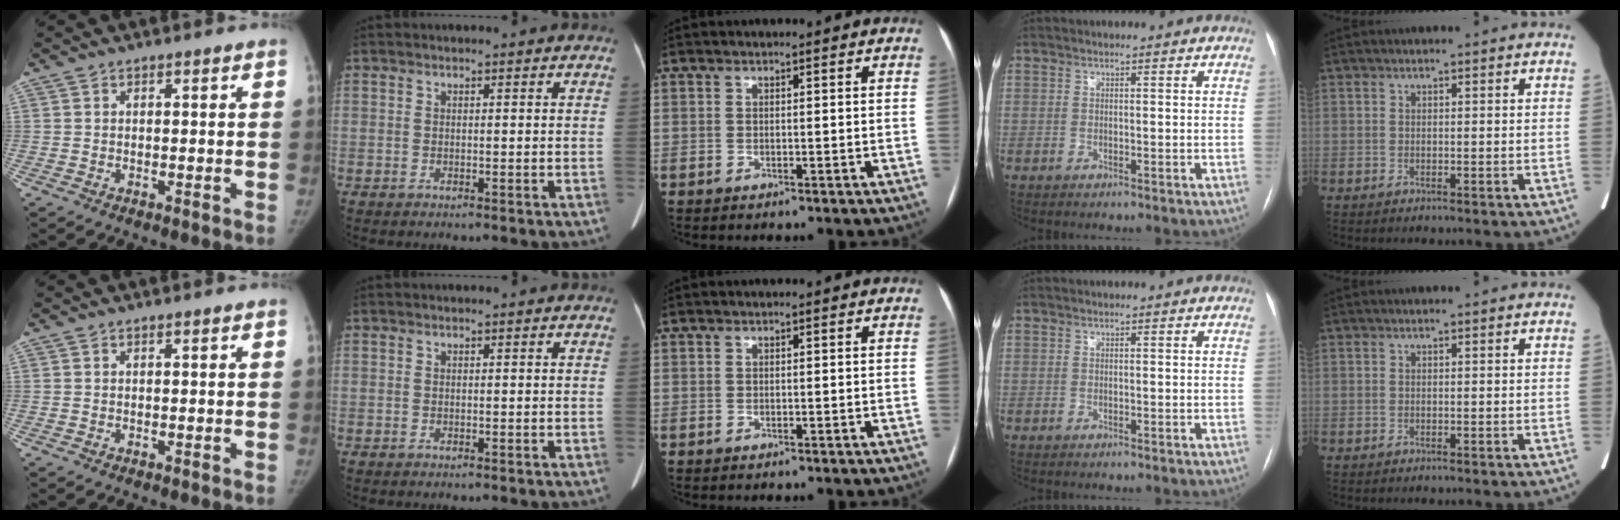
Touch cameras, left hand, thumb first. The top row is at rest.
{}